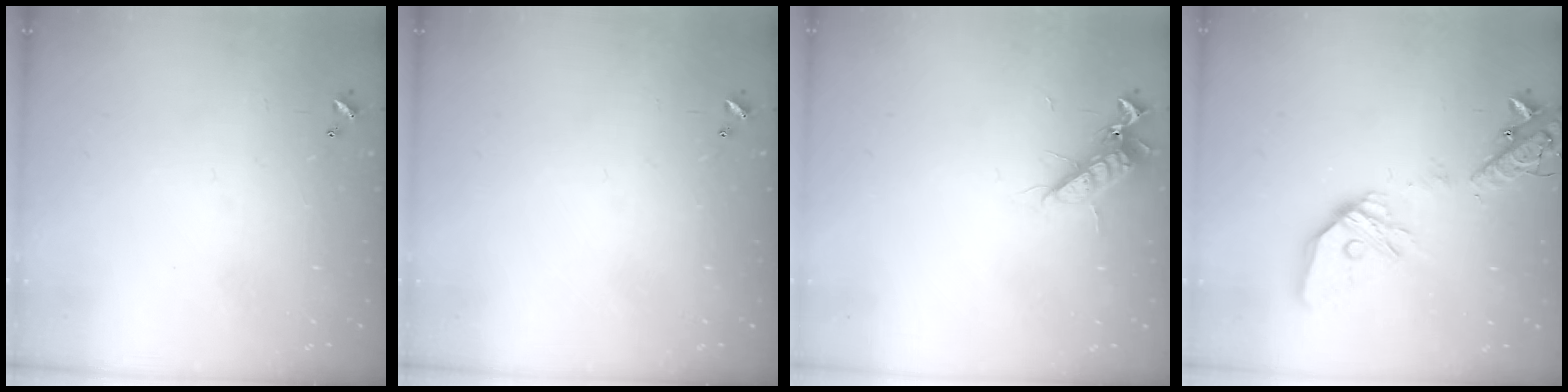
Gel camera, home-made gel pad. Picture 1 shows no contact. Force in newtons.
{"total": 0.0}
{"total": 11.1, "press": 11.1, "slide": 1.3}
{"total": 20.2, "press": 20.0, "slide": 3.0}